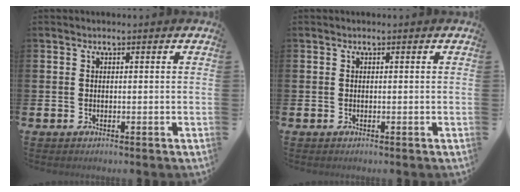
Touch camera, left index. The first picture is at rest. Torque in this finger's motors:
{"motor_torque": [0.00, 0.00, -0.01, 0.00]}